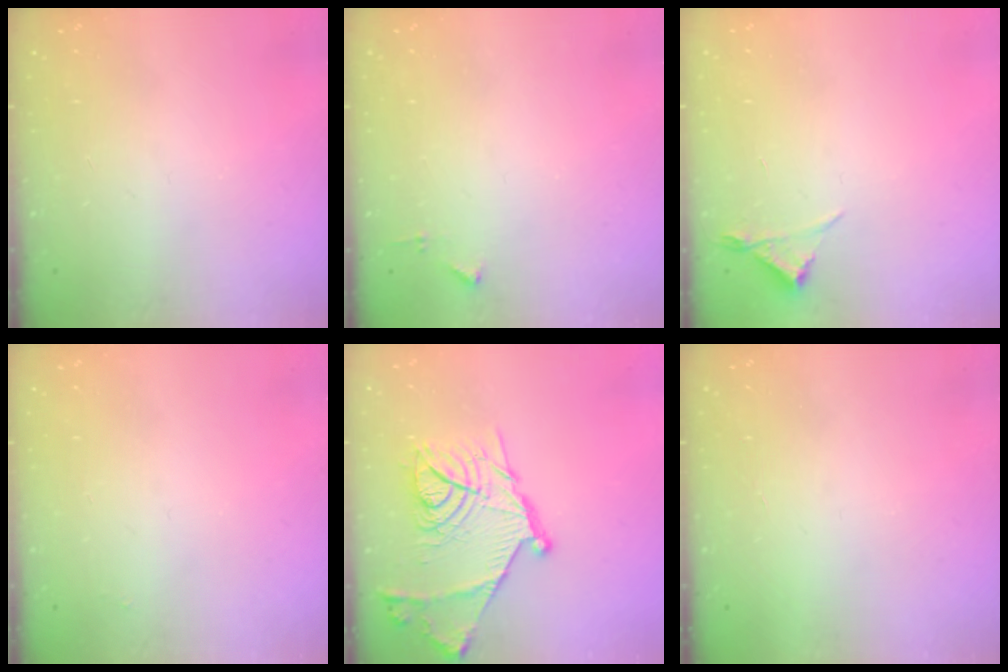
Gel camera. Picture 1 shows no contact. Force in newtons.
{"total": 3.7, "press": 3.7, "slide": 0.5}
{"total": 3.0, "press": 2.9, "slide": 0.5}
{"total": 1.9, "press": 1.9, "slide": 0.3}
{"total": 19.6, "press": 19.6, "slide": 0.6}
{"total": 1.6, "press": 1.5, "slide": 0.1}